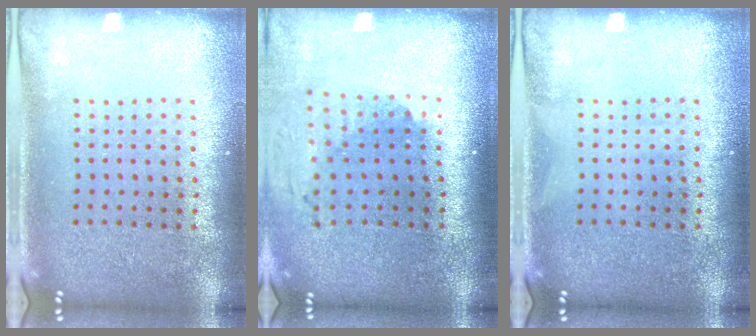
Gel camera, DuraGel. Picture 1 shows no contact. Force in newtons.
{"total": 2.0, "press": 1.5, "slide": 1.4}
{"total": 0.0}